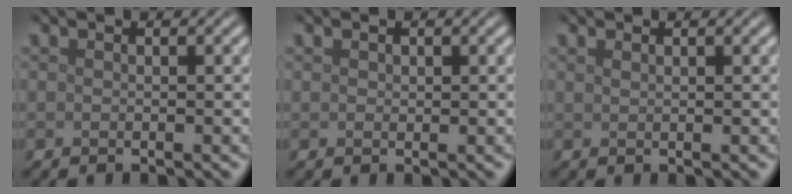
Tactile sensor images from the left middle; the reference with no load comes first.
{"total": 0.5, "force": [0.3, 0.4, 0.2], "torque": [-0.003, -0.001, 0.007]}
{"total": 0.6, "force": [0.5, 0.2, 0.3], "torque": [-0.004, 0.002, 0.008]}